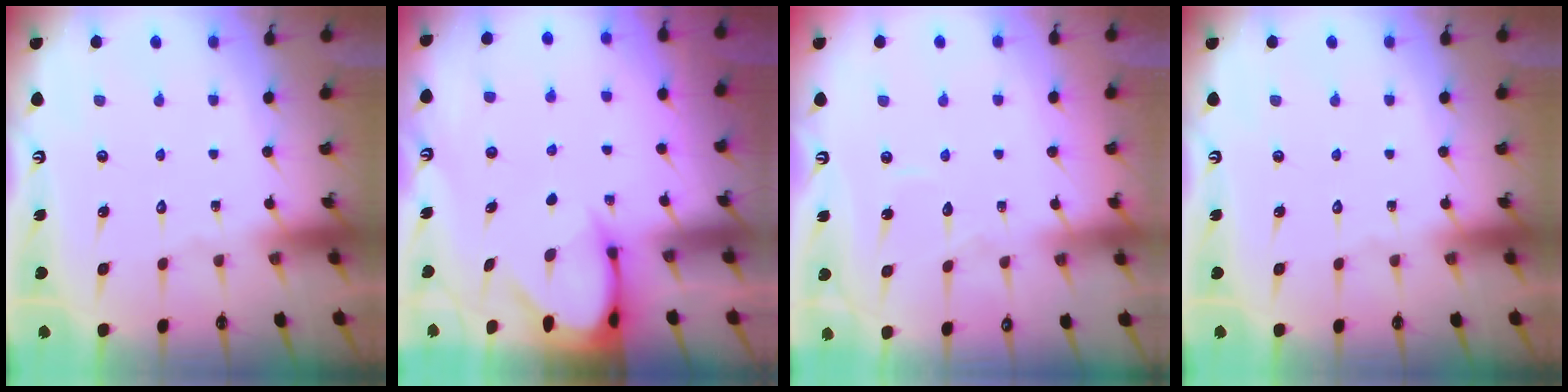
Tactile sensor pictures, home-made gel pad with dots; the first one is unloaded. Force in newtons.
{"total": 3.4, "press": 3.4, "slide": 0.3}
{"total": 2.7, "press": 2.7, "slide": 0.2}
{"total": 0.0}